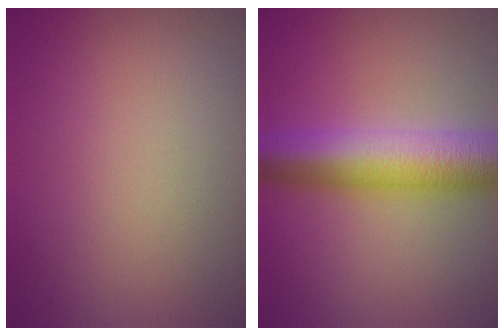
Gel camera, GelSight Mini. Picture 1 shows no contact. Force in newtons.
{"total": 8.9, "press": 8.9, "slide": 0.2}